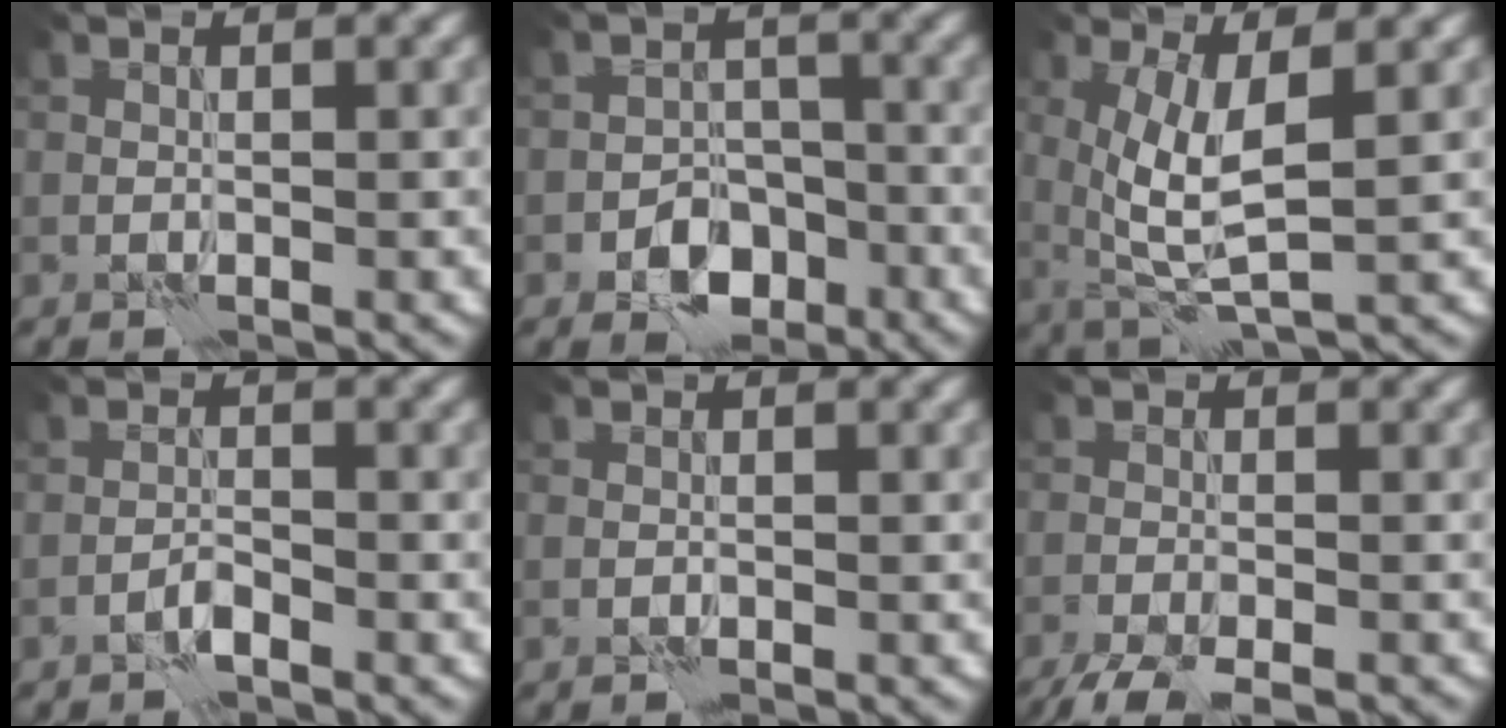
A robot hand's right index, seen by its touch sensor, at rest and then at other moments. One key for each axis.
{"total": 4.2, "fx": -2.2, "fy": 2.8, "fz": 2.1, "tx": -0.024, "ty": -0.001, "tz": -0.042}
{"total": 5.3, "fx": 0.9, "fy": 1.5, "fz": 5.0, "tx": -0.109, "ty": -0.010, "tz": 0.021}
{"total": 1.1, "fx": -0.9, "fy": 0.1, "fz": 0.6, "tx": -0.013, "ty": 0.006, "tz": -0.022}
{"total": 0.0}
{"total": 4.3, "fx": -3.4, "fy": 0.7, "fz": 2.5, "tx": -0.044, "ty": -0.011, "tz": -0.068}